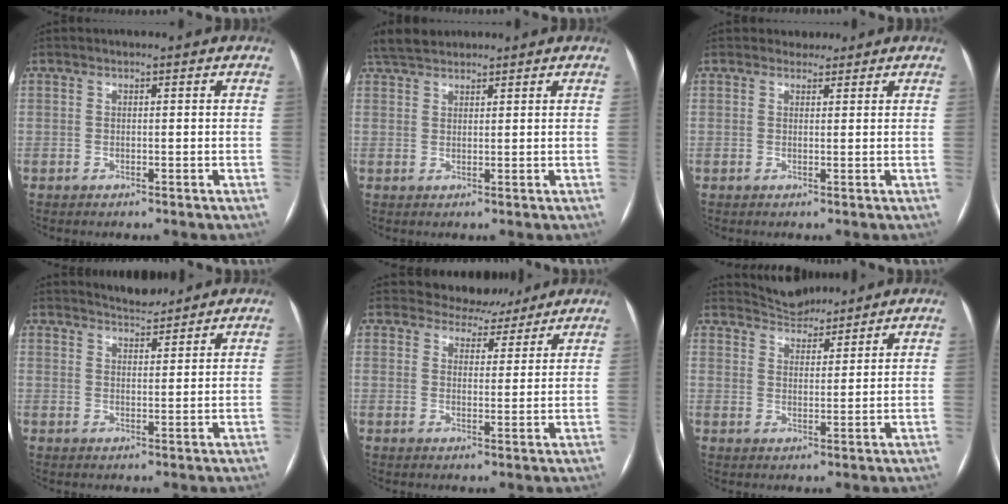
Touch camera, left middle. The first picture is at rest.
{"total": 5.0, "force": [4.4, 1.7, 1.7], "torque": [-0.037, 0.026, 0.083]}
{"total": 1.7, "force": [1.4, 0.9, -0.1], "torque": [0.004, 0.005, 0.017]}
{"total": 3.8, "force": [3.7, 0.5, 0.3], "torque": [-0.009, 0.003, 0.060]}
{"total": 6.1, "force": [5.5, 2.6, -0.2], "torque": [0.009, 0.001, 0.069]}
{"total": 5.4, "force": [5.2, 1.2, 0.1], "torque": [-0.007, 0.015, 0.091]}